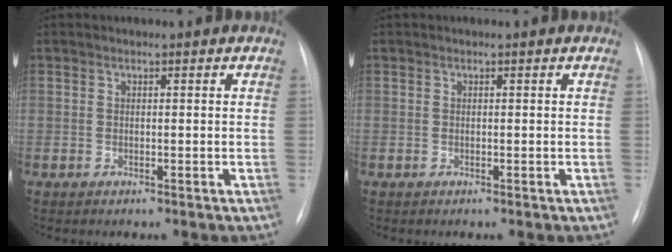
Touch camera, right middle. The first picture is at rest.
{"total": 0.0}